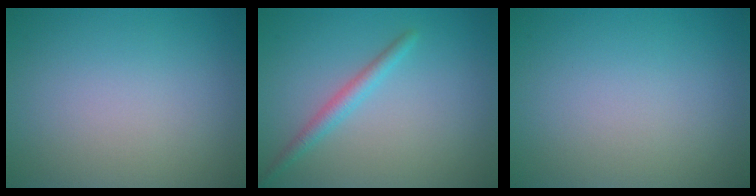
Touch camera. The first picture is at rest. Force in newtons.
{"total": 1.9, "press": 1.9, "slide": 0.1}
{"total": 0.0}